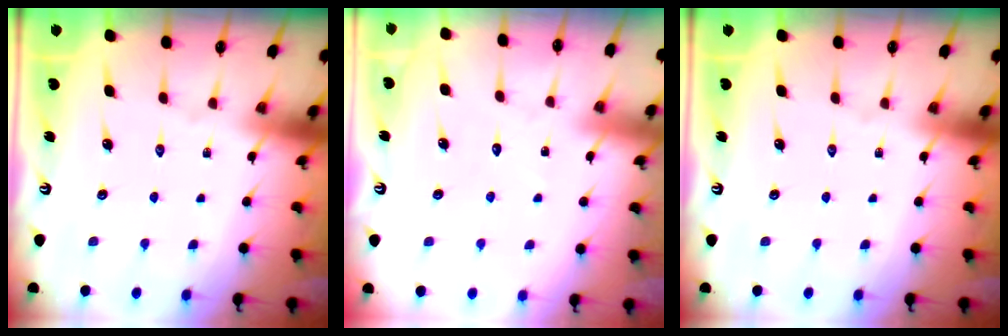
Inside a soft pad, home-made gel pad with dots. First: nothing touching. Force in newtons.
{"total": 4.1, "press": 4.1, "slide": 0.3}
{"total": 0.0}